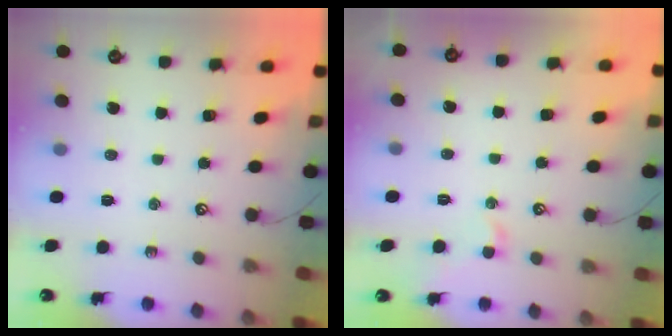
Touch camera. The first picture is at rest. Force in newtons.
{"total": 0.6, "press": 0.1, "slide": 0.5}